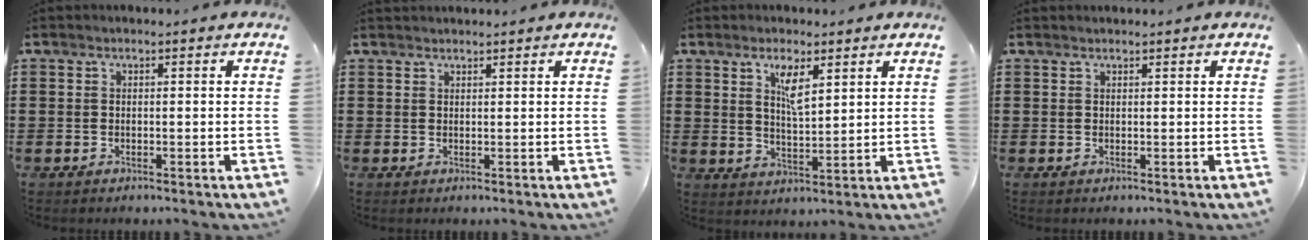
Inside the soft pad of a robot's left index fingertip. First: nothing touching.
{"total": 0.9, "force": [0.9, 0.1, 0.0], "torque": [-0.003, -0.001, 0.019]}
{"total": 4.8, "force": [2.8, 1.5, 3.7], "torque": [-0.072, 0.002, 0.046]}
{"total": 0.5, "force": [0.5, 0.1, 0.0], "torque": [-0.002, 0.000, 0.011]}